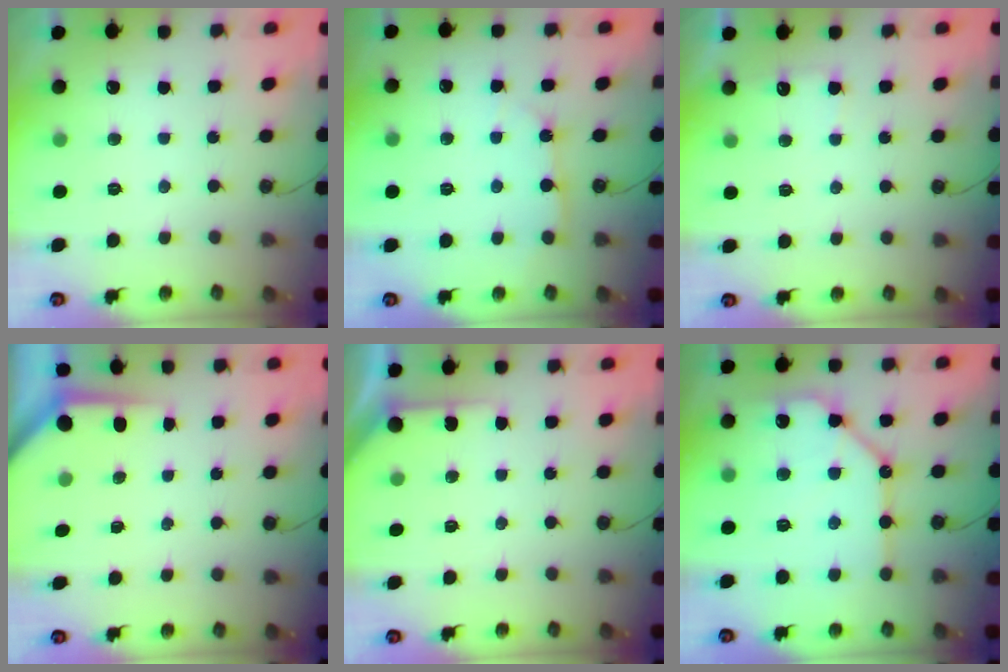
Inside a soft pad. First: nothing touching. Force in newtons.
{"total": 3.0, "press": 2.9, "slide": 0.3}
{"total": 4.3, "press": 4.2, "slide": 0.8}
{"total": 3.5, "press": 3.5, "slide": 0.3}
{"total": 4.3, "press": 4.3, "slide": 0.2}
{"total": 14.2, "press": 14.1, "slide": 1.8}